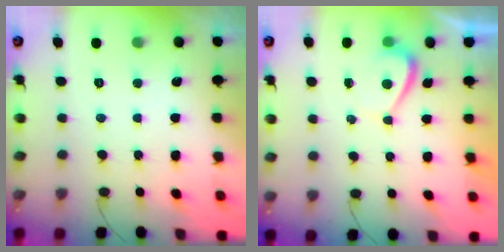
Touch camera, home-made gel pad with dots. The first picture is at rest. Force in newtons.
{"total": 1.1, "press": 1.0, "slide": 0.6}